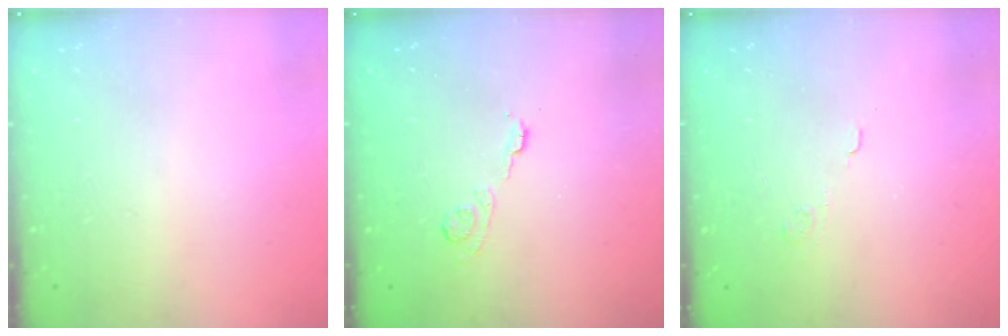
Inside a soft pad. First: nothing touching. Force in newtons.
{"total": 4.0, "press": 3.8, "slide": 1.2}
{"total": 3.6, "press": 3.5, "slide": 0.9}